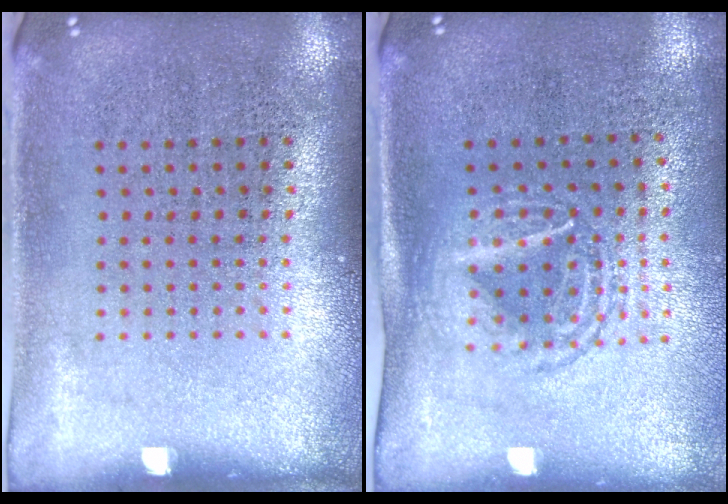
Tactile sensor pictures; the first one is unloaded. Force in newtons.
{"total": 1.6, "press": 1.3, "slide": 0.9}